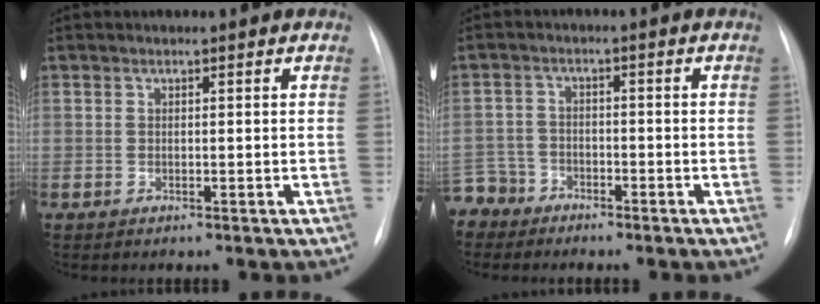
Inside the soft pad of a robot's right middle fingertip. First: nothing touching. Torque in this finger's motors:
{"motor_torque": [1.09, -1.05, 0.30, -0.01]}